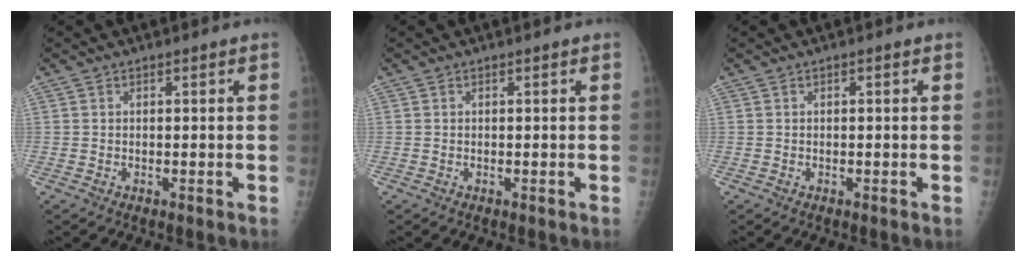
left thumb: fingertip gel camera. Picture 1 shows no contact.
{"total": 0.0}
{"total": 0.0}